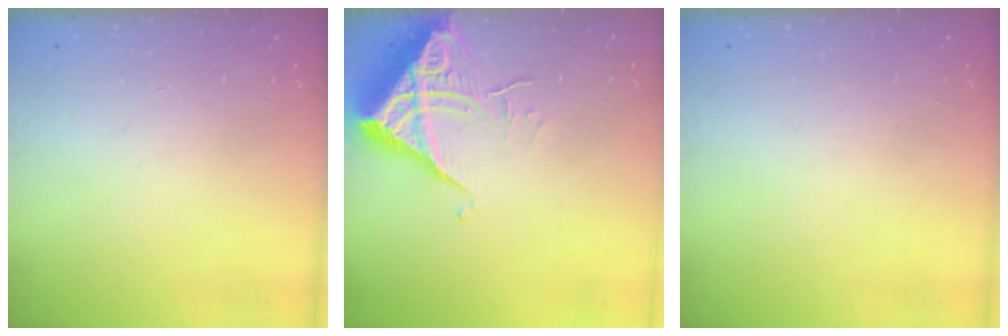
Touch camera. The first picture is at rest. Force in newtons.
{"total": 6.6, "press": 6.6, "slide": 0.4}
{"total": 0.0}